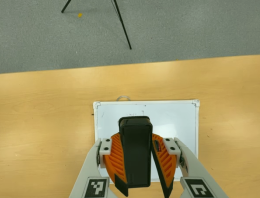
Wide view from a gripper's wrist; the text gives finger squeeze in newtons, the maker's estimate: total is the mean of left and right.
{"total": 10.6, "left": 10.6, "right": 10.7}